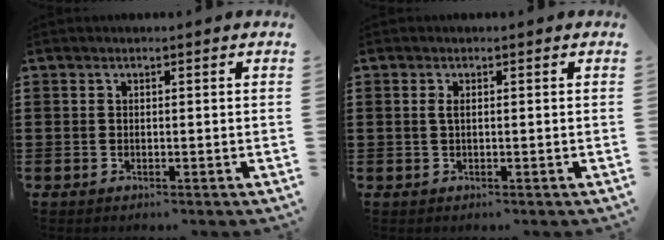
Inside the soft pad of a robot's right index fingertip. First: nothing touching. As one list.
[{"total": 1.1, "force": [0.1, 0.3, 1.0], "torque": [-0.020, 0.002, 0.001]}]